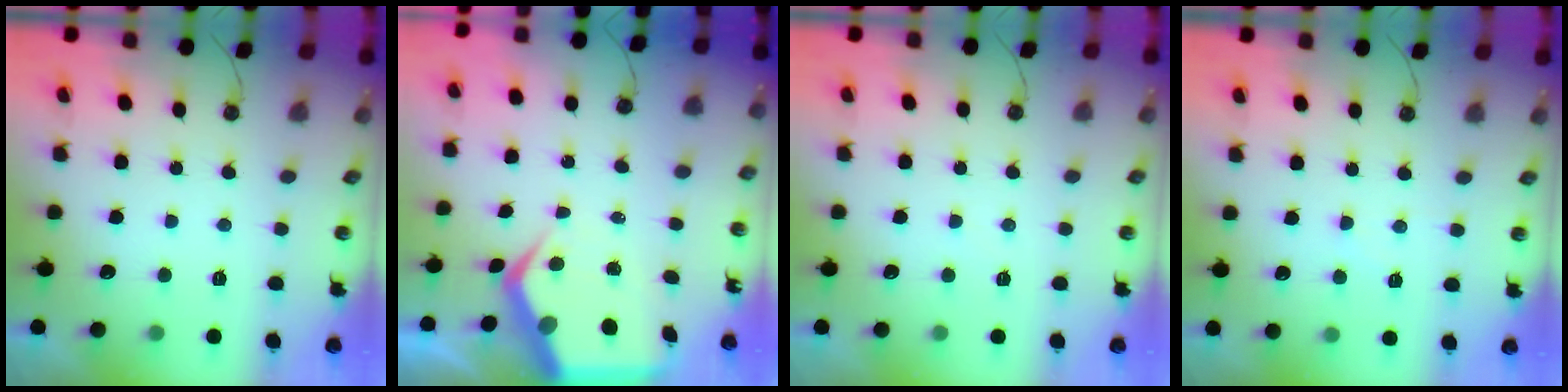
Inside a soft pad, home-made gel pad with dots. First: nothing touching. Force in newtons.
{"total": 8.4, "press": 8.3, "slide": 1.1}
{"total": 3.6, "press": 3.6, "slide": 0.6}
{"total": 4.5, "press": 4.4, "slide": 0.8}